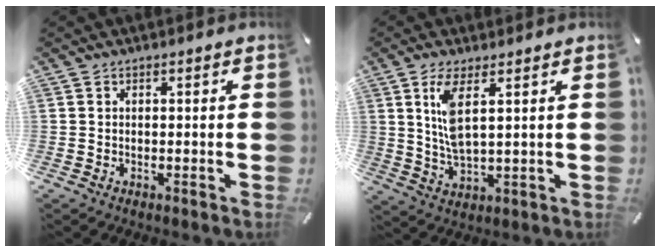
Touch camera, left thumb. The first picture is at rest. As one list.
[{"total": 7.7, "force": [3.0, 2.4, 6.7], "torque": [-0.144, -0.008, 0.048]}]